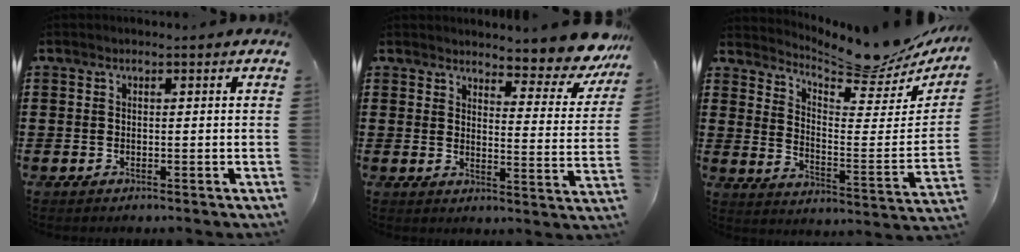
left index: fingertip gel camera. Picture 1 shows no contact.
{"total": 5.7, "force": [5.3, 0.7, 2.0], "torque": [-0.040, -0.041, 0.089]}
{"total": 8.3, "force": [8.0, 0.8, 2.2], "torque": [-0.046, -0.073, 0.136]}